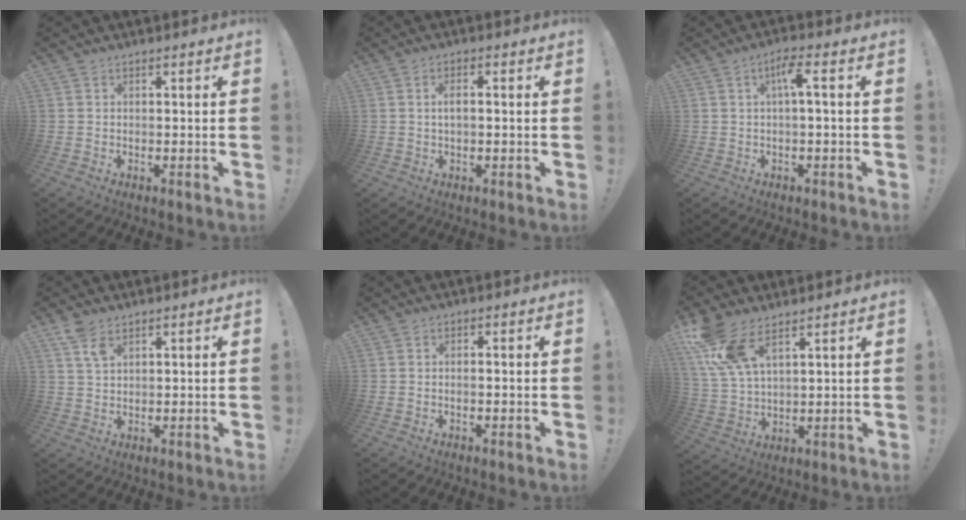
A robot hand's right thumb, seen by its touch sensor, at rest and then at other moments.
{"total": 2.9, "force": [0.0, 1.1, 2.7], "torque": [-0.048, 0.006, -0.003]}
{"total": 5.3, "force": [0.5, 0.7, 5.2], "torque": [-0.087, 0.002, 0.002]}
{"total": 5.3, "force": [3.3, 2.2, 3.5], "torque": [-0.066, -0.012, 0.062]}
{"total": 0.7, "force": [-0.5, 0.0, 0.5], "torque": [-0.015, 0.003, -0.007]}
{"total": 11.6, "force": [7.9, 4.6, 7.2], "torque": [-0.147, -0.030, 0.155]}